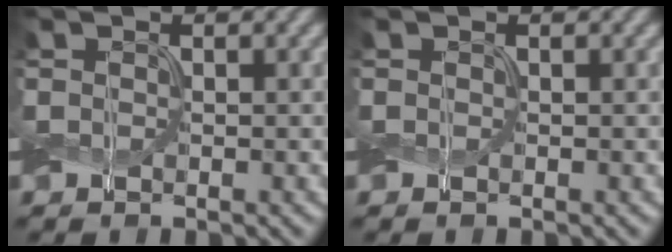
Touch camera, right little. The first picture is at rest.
{"total": 0.0}